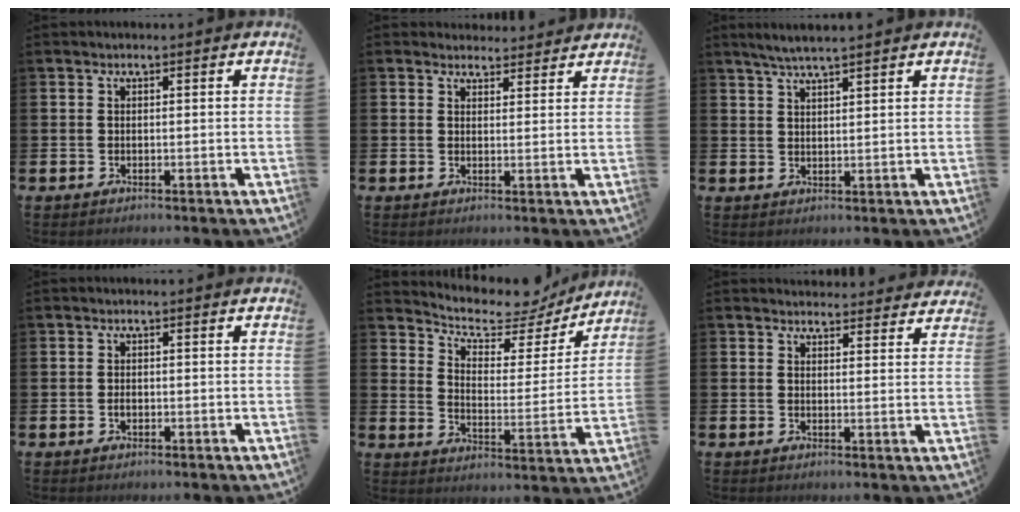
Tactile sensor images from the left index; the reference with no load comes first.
{"total": 2.9, "force": [2.7, 0.9, -0.3], "torque": [0.009, -0.014, 0.049]}
{"total": 3.7, "force": [3.3, 0.0, 1.6], "torque": [-0.035, -0.006, 0.059]}
{"total": 0.9, "force": [-0.3, 0.6, 0.6], "torque": [-0.008, 0.001, -0.007]}
{"total": 7.0, "force": [6.5, 2.3, 1.4], "torque": [-0.052, -0.056, 0.106]}
{"total": 3.3, "force": [3.2, 0.6, -0.1], "torque": [0.008, -0.022, 0.056]}